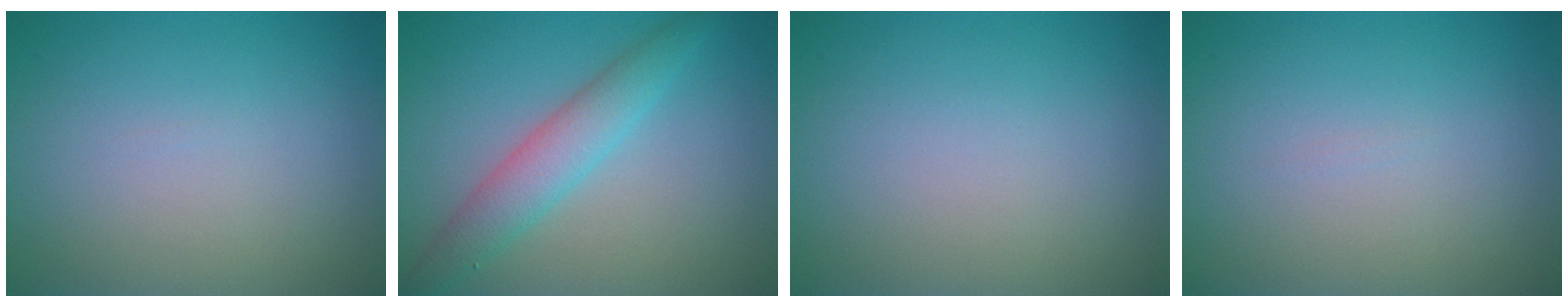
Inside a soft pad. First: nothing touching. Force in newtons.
{"total": 3.8, "press": 3.8, "slide": 0.1}
{"total": 0.0}
{"total": 0.0}